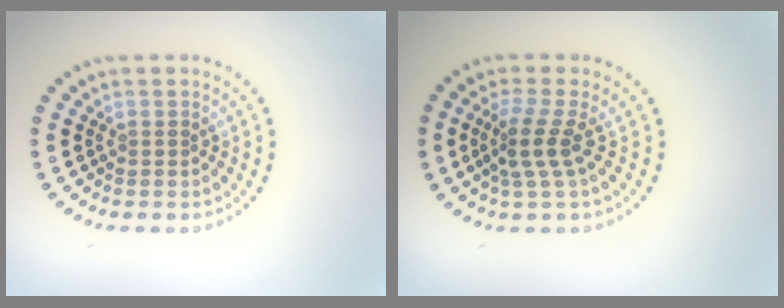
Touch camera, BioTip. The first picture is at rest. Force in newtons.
{"total": 2.9, "press": 2.1, "slide": 2.0}